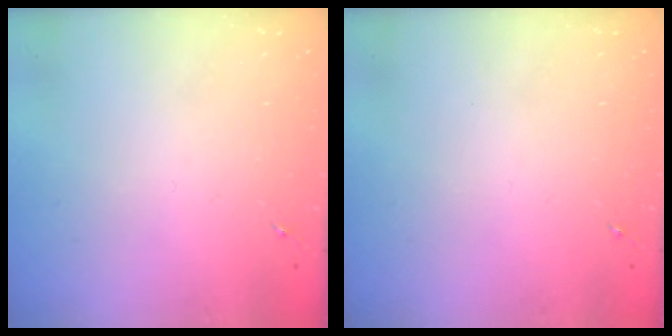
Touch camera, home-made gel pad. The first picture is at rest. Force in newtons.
{"total": 0.0}